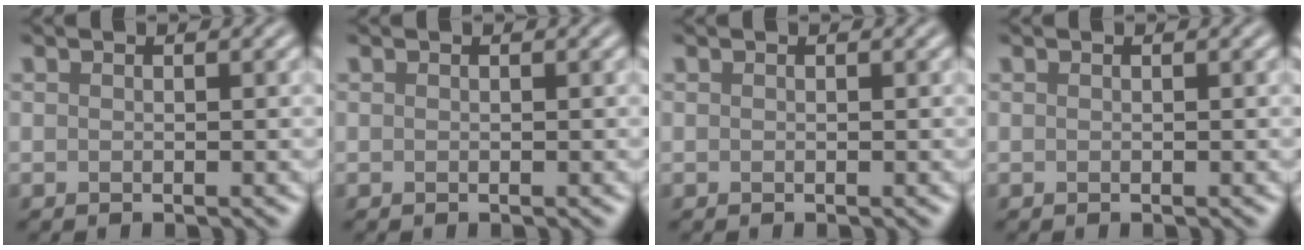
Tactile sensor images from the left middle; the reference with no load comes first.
{"total": 0.0}
{"total": 0.0}
{"total": 0.0}